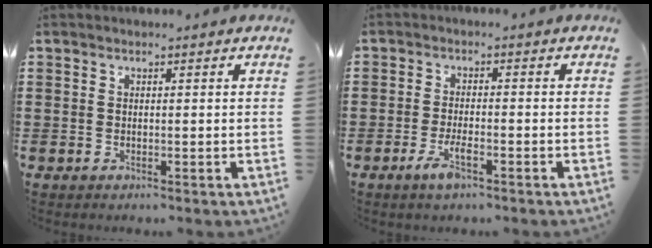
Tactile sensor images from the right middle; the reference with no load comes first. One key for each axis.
{"total": 3.9, "fx": -2.1, "fy": 1.0, "fz": 3.2, "tx": -0.071, "ty": -0.003, "tz": -0.043}